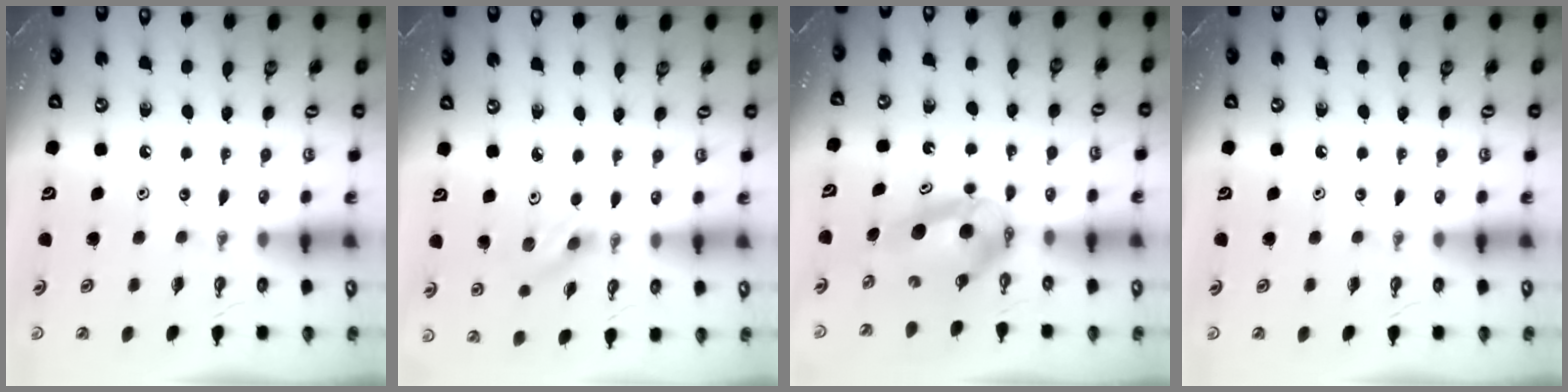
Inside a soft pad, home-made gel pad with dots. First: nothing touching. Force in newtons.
{"total": 4.1, "press": 3.9, "slide": 1.3}
{"total": 7.0, "press": 6.3, "slide": 3.0}
{"total": 0.0}